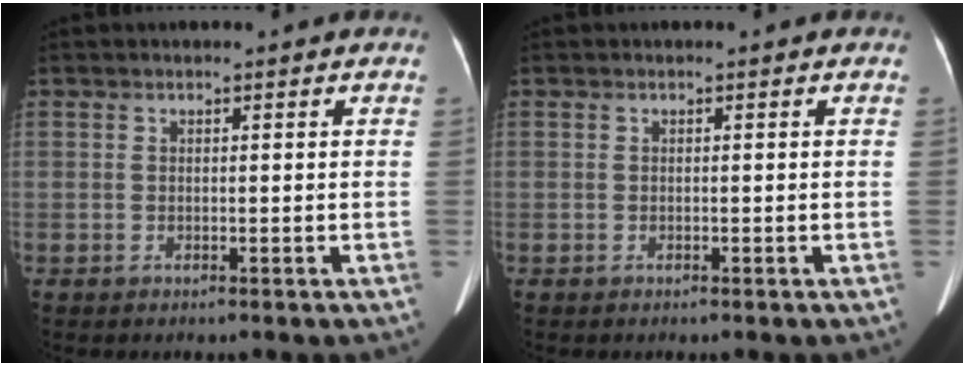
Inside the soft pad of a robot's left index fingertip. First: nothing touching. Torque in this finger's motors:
{"motor_torque": [-0.20, 0.09, -0.01, -0.01]}